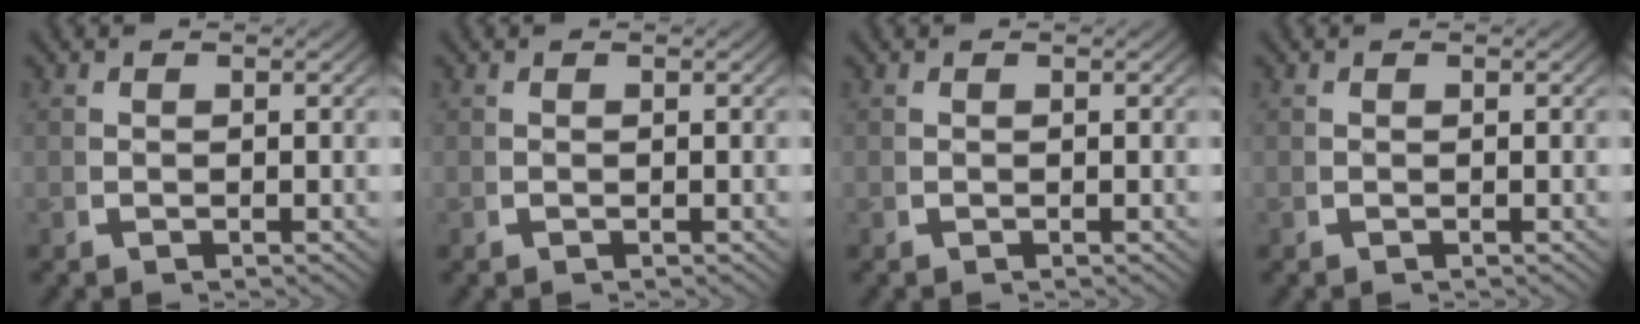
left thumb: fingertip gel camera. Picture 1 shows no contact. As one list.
[{"total": 0.0}, {"total": 0.0}, {"total": 0.0}]